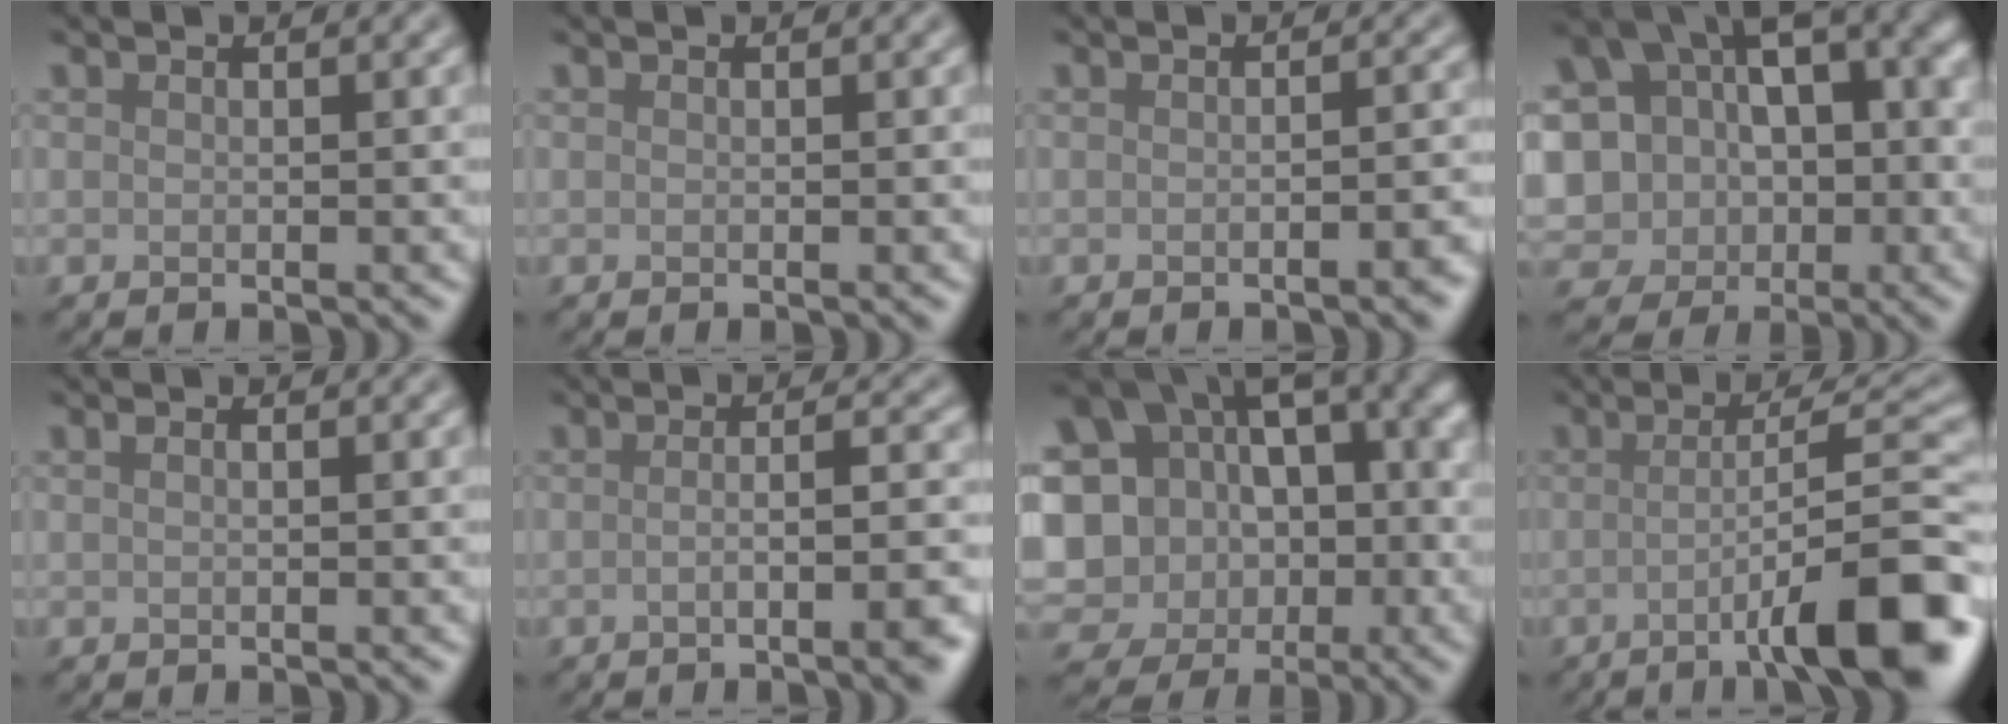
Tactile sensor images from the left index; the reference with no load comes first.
{"total": 0.0}
{"total": 2.2, "force": [-0.9, 0.6, 1.9], "torque": [-0.017, 0.003, -0.014]}
{"total": 12.8, "force": [1.3, 10.1, 7.8], "torque": [-0.165, 0.023, 0.026]}
{"total": 0.7, "force": [0.3, 0.2, 0.6], "torque": [-0.013, 0.002, 0.004]}
{"total": 6.3, "force": [-2.0, 1.9, 5.7], "torque": [-0.053, 0.002, -0.032]}
{"total": 17.4, "force": [1.0, 14.5, 9.6], "torque": [-0.210, 0.031, 0.014]}
{"total": 10.6, "force": [-3.5, 1.9, 9.9], "torque": [-0.121, 0.011, -0.061]}